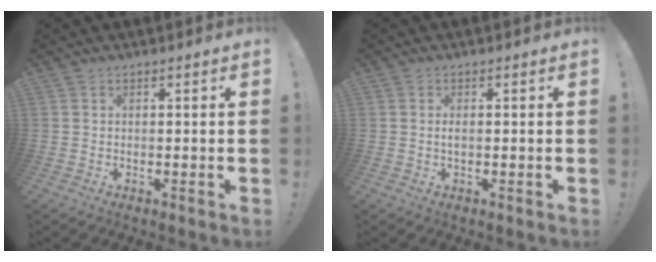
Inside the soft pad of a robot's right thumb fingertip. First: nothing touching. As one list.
[{"total": 1.1, "force": [-0.2, 0.2, 1.0], "torque": [-0.019, 0.000, -0.003]}]